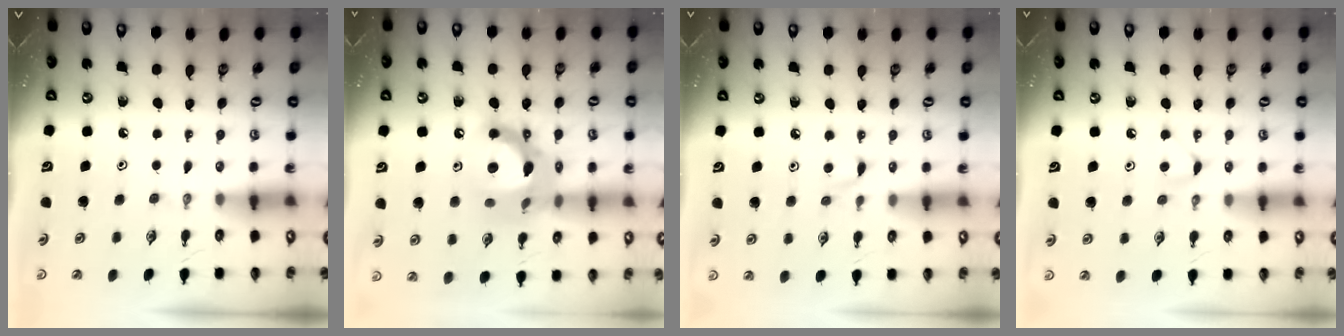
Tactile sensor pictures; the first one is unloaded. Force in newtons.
{"total": 16.3, "press": 16.3, "slide": 1.2}
{"total": 3.7, "press": 3.7, "slide": 0.5}
{"total": 3.2, "press": 3.2, "slide": 0.5}